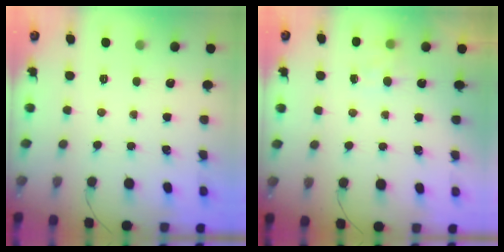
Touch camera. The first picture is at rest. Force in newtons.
{"total": 3.2, "press": 3.0, "slide": 1.2}